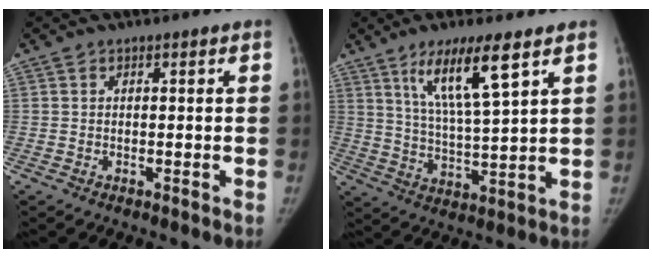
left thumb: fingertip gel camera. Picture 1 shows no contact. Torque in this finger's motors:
{"motor_torque": [0.40, 0.18, 1.40, -1.32, 0.42]}